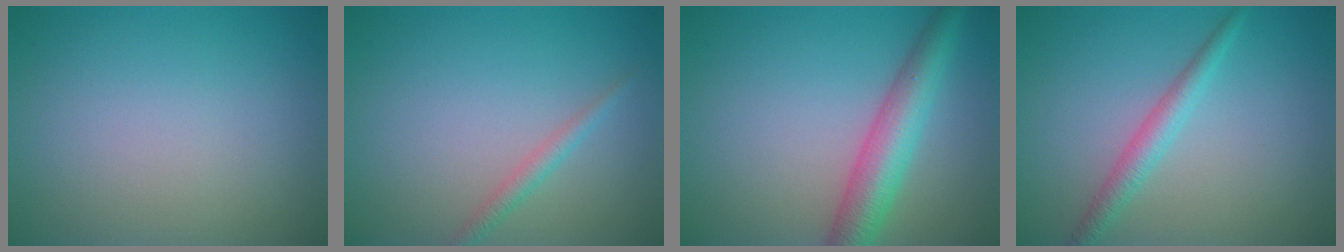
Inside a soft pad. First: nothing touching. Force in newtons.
{"total": 1.4, "press": 1.4, "slide": 0.1}
{"total": 5.2, "press": 5.2, "slide": 0.3}
{"total": 2.3, "press": 2.2, "slide": 0.1}